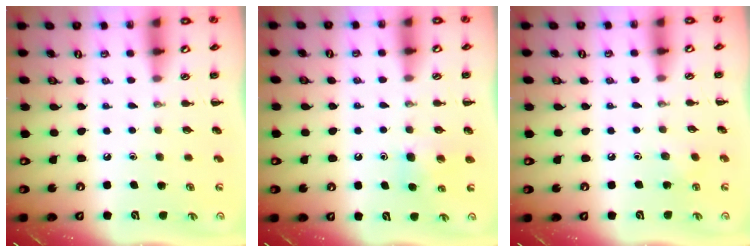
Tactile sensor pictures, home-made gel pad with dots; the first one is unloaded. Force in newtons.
{"total": 4.7, "press": 4.5, "slide": 1.2}
{"total": 4.5, "press": 4.4, "slide": 1.1}